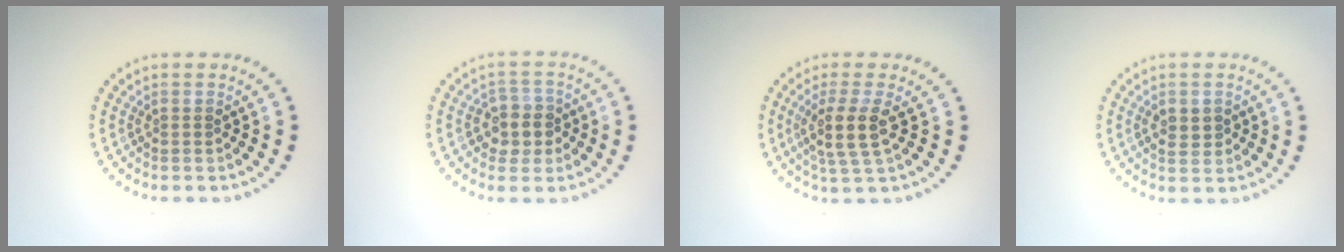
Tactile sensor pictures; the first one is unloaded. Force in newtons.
{"total": 2.8, "press": 2.6, "slide": 1.0}
{"total": 3.4, "press": 2.8, "slide": 2.0}
{"total": 1.6, "press": 1.6, "slide": 0.1}